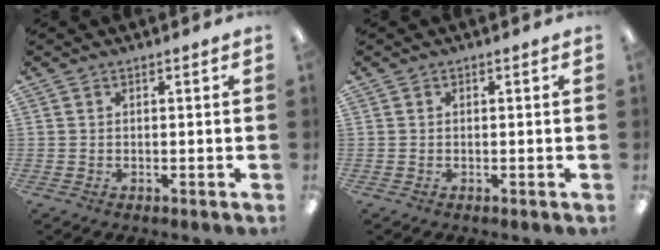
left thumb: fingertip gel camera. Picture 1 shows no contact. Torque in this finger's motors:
{"motor_torque": [0.00, 0.00, 0.00, 0.00, 0.00]}